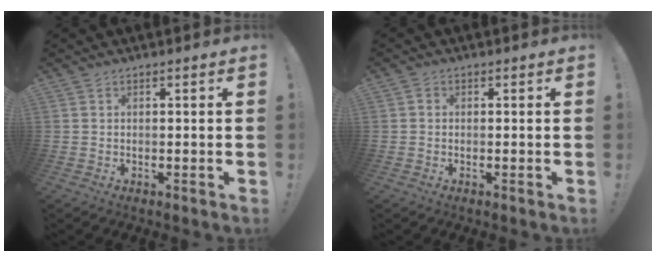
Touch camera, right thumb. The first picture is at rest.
{"total": 0.8, "force": [-0.2, 0.7, 0.3], "torque": [-0.007, 0.003, -0.003]}